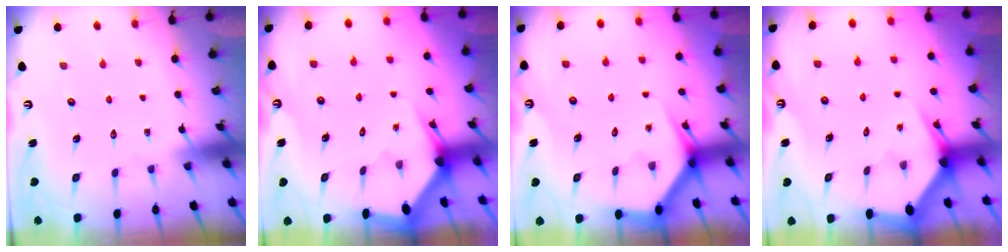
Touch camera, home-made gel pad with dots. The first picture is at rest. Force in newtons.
{"total": 2.8, "press": 2.8, "slide": 0.1}
{"total": 3.4, "press": 3.4, "slide": 0.3}
{"total": 2.7, "press": 2.7, "slide": 0.2}